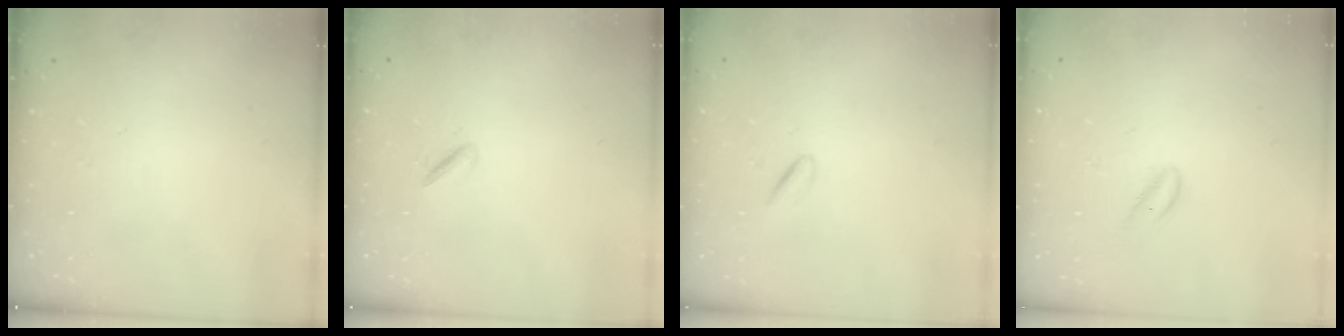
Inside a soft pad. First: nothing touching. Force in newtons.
{"total": 2.1, "press": 2.0, "slide": 0.7}
{"total": 1.5, "press": 1.3, "slide": 0.7}
{"total": 0.8, "press": 0.6, "slide": 0.6}